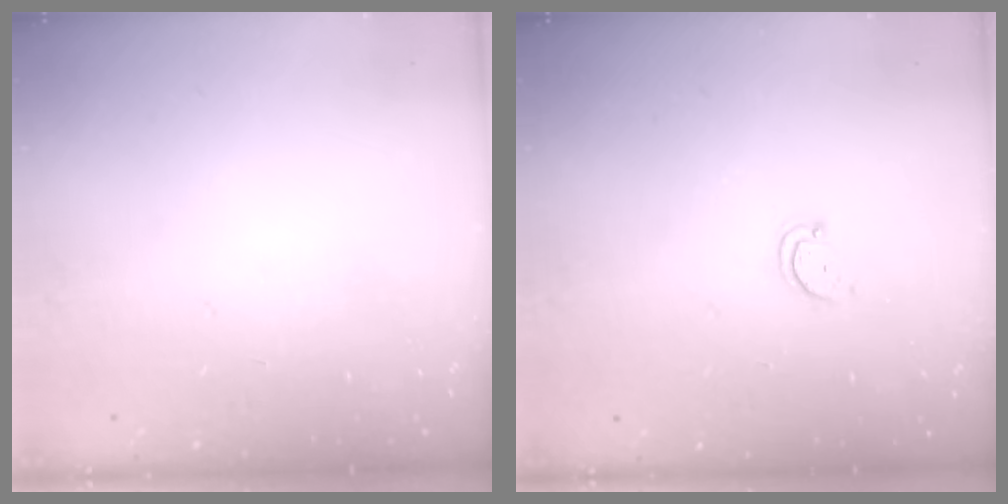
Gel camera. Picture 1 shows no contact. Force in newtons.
{"total": 2.9, "press": 2.9, "slide": 0.4}